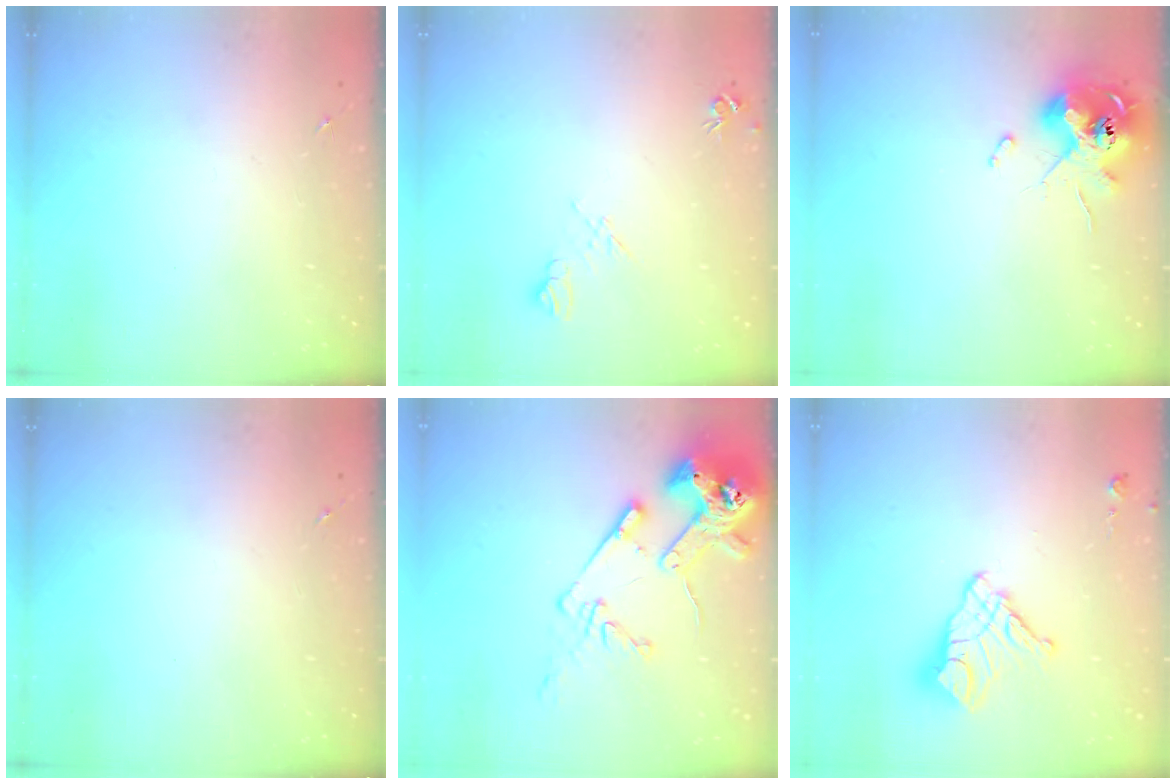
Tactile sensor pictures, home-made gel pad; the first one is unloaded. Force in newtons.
{"total": 7.8, "press": 7.8, "slide": 0.9}
{"total": 11.4, "press": 11.2, "slide": 1.6}
{"total": 0.0}
{"total": 16.9, "press": 16.8, "slide": 1.8}
{"total": 13.5, "press": 13.4, "slide": 1.3}